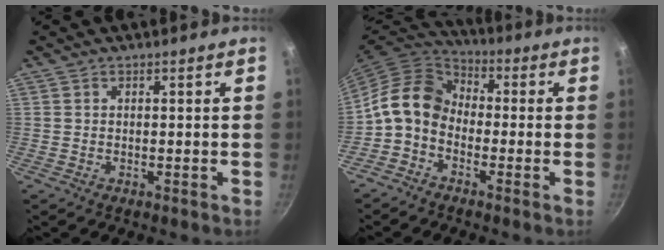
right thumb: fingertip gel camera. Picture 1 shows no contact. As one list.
[{"total": 10.3, "force": [-2.2, 7.8, 6.3], "torque": [-0.096, 0.043, -0.068]}]